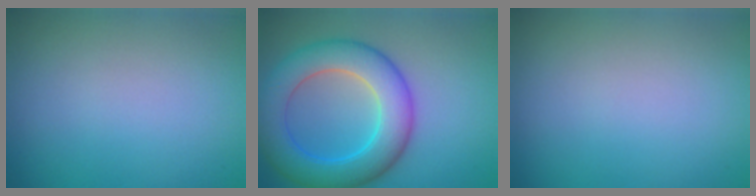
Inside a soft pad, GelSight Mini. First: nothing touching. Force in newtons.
{"total": 8.0, "press": 8.0, "slide": 0.2}
{"total": 0.0}